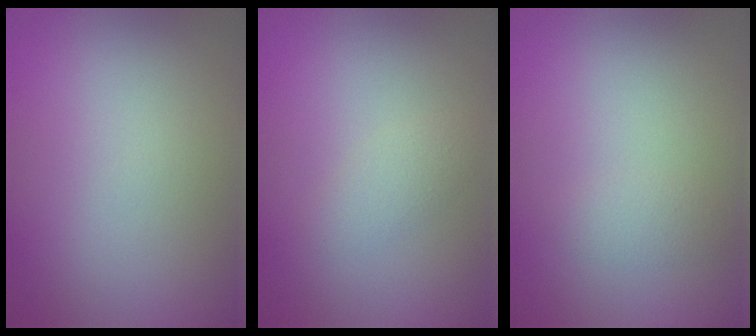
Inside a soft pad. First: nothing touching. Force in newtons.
{"total": 1.5, "press": 1.5, "slide": 0.0}
{"total": 1.1, "press": 1.1, "slide": 0.1}